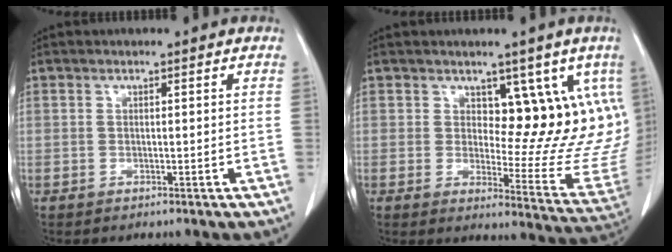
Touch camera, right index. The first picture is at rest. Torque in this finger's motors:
{"motor_torque": [0.17, 0.32, 0.20, 0.01]}